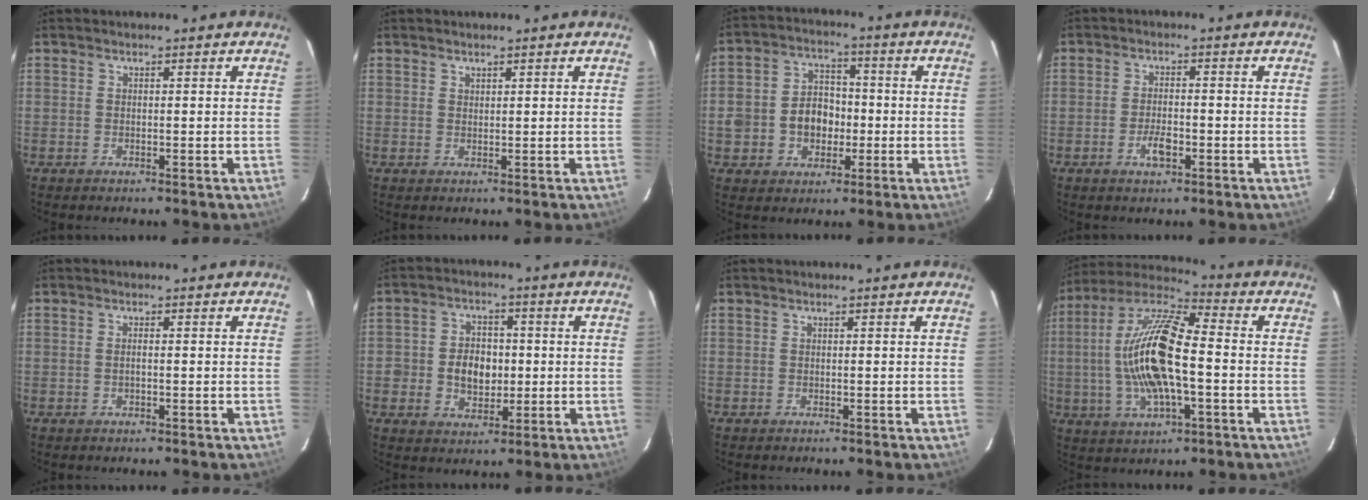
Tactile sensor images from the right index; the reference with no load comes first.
{"total": 0.7, "force": [0.7, 0.3, 0.0], "torque": [-0.001, 0.001, 0.014]}
{"total": 9.5, "force": [-1.8, 7.8, 5.1], "torque": [-0.115, 0.028, -0.024]}
{"total": 4.0, "force": [-1.8, 1.5, 3.2], "torque": [-0.065, -0.001, -0.030]}
{"total": 1.2, "force": [-0.2, 0.2, 1.1], "torque": [-0.022, 0.002, -0.005]}
{"total": 7.5, "force": [-0.8, 5.9, 4.6], "torque": [-0.094, 0.012, -0.007]}
{"total": 0.0}
{"total": 17.9, "force": [-1.7, 5.8, 16.8], "torque": [-0.331, 0.006, -0.039]}